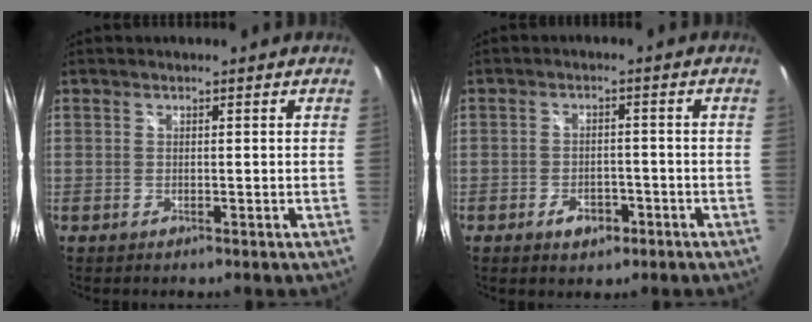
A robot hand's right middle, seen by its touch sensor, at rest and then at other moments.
{"total": 4.4, "force": [-2.5, 2.7, 2.4], "torque": [-0.050, 0.003, -0.034]}